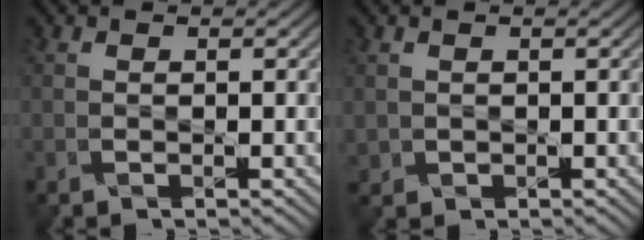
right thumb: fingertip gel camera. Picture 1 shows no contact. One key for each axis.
{"total": 1.5, "fx": 0.0, "fy": 1.4, "fz": 0.3, "tx": -0.015, "ty": -0.006, "tz": 0.010}